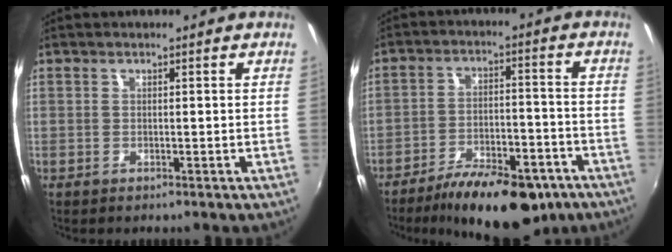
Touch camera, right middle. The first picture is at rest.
{"total": 17.7, "force": [-12.6, 6.6, 10.6], "torque": [-0.183, -0.017, -0.178]}